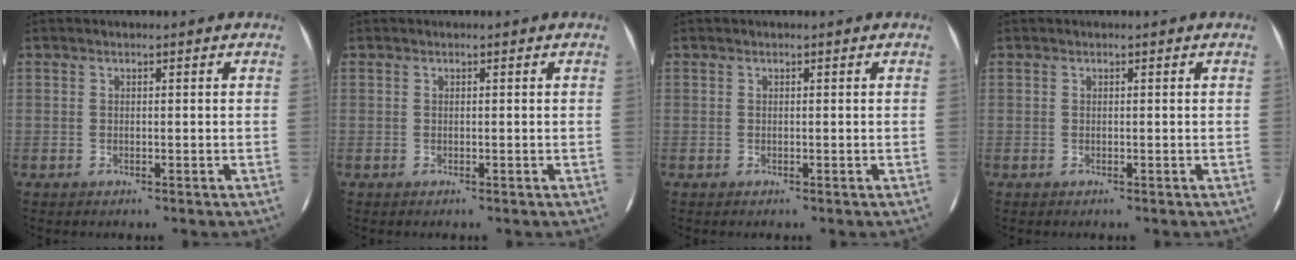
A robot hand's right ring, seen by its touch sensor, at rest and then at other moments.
{"total": 0.0}
{"total": 0.0}
{"total": 0.0}